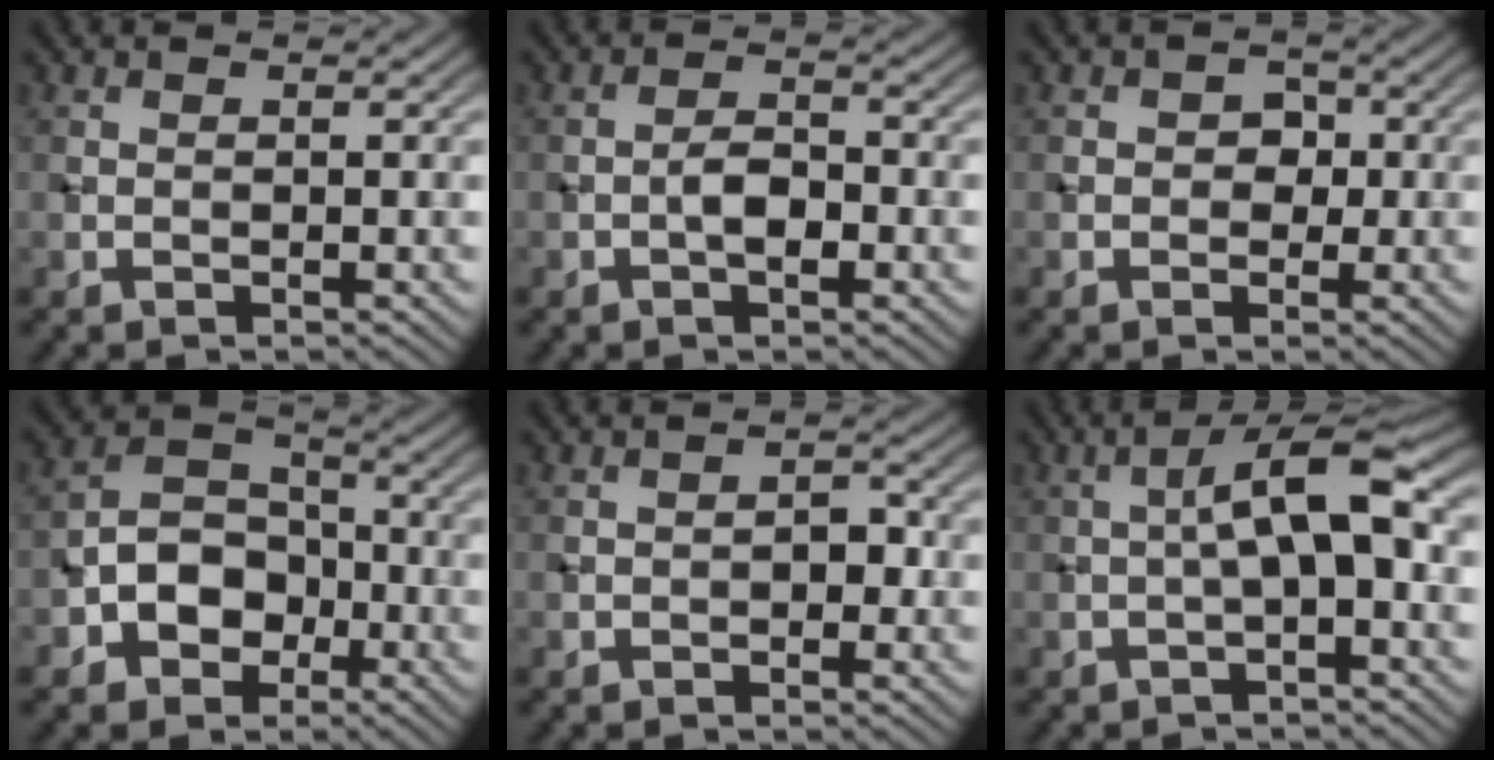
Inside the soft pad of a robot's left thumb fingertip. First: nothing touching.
{"total": 3.0, "force": [-1.1, 1.4, 2.4], "torque": [-0.040, 0.008, -0.025]}
{"total": 2.3, "force": [-0.1, 2.0, 1.1], "torque": [-0.003, 0.002, -0.009]}
{"total": 7.3, "force": [-3.1, 5.6, 3.6], "torque": [-0.066, 0.005, -0.072]}
{"total": 2.0, "force": [-0.5, 1.2, 1.5], "torque": [-0.023, 0.003, -0.012]}
{"total": 6.3, "force": [-0.3, 1.6, 6.1], "torque": [-0.103, 0.021, -0.012]}